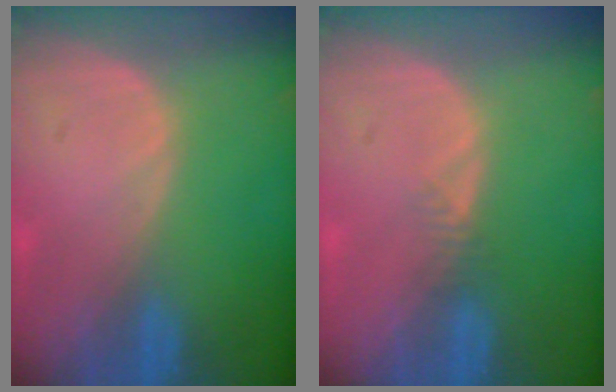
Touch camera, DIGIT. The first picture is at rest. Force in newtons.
{"total": 1.2, "press": 1.0, "slide": 0.6}